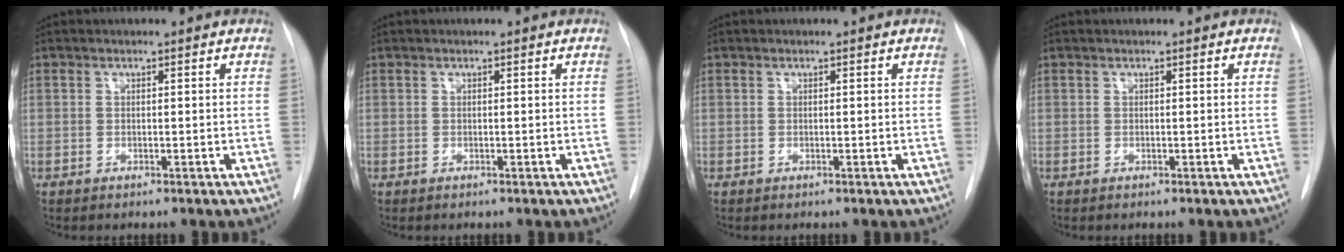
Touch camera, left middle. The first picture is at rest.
{"total": 0.0}
{"total": 0.0}
{"total": 0.0}